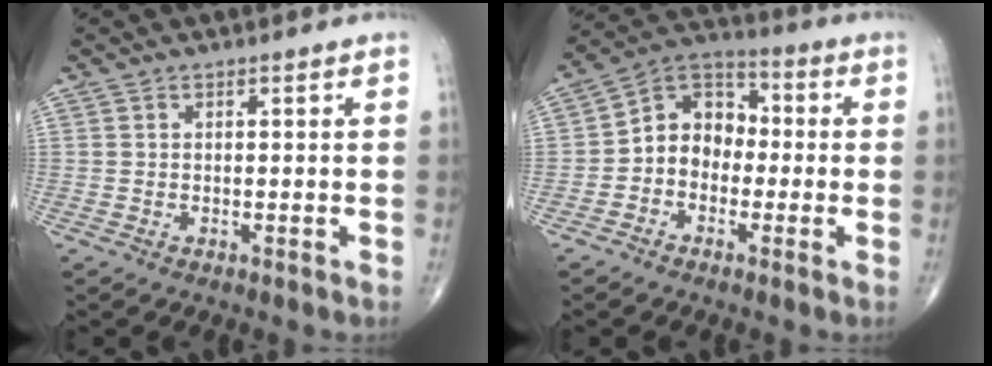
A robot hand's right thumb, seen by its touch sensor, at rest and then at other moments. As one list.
[{"total": 9.7, "force": [-1.4, 7.8, 5.6], "torque": [-0.058, 0.041, -0.042]}]